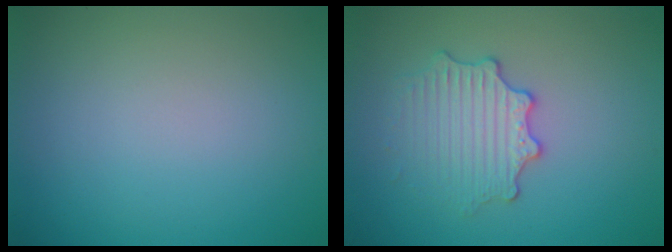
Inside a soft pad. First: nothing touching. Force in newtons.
{"total": 2.9, "press": 2.8, "slide": 0.9}